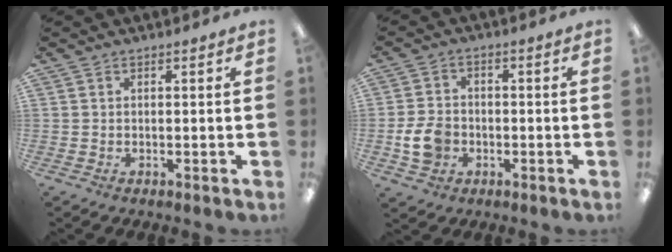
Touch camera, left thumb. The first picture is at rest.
{"total": 7.4, "force": [-1.9, 5.7, 4.4], "torque": [-0.099, 0.012, -0.034]}